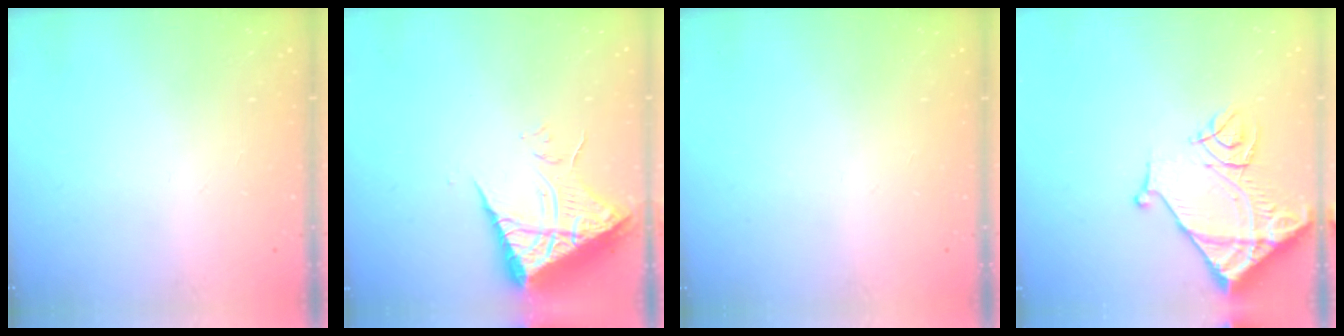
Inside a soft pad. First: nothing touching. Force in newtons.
{"total": 9.7, "press": 9.6, "slide": 0.8}
{"total": 0.0}
{"total": 12.4, "press": 12.3, "slide": 1.6}